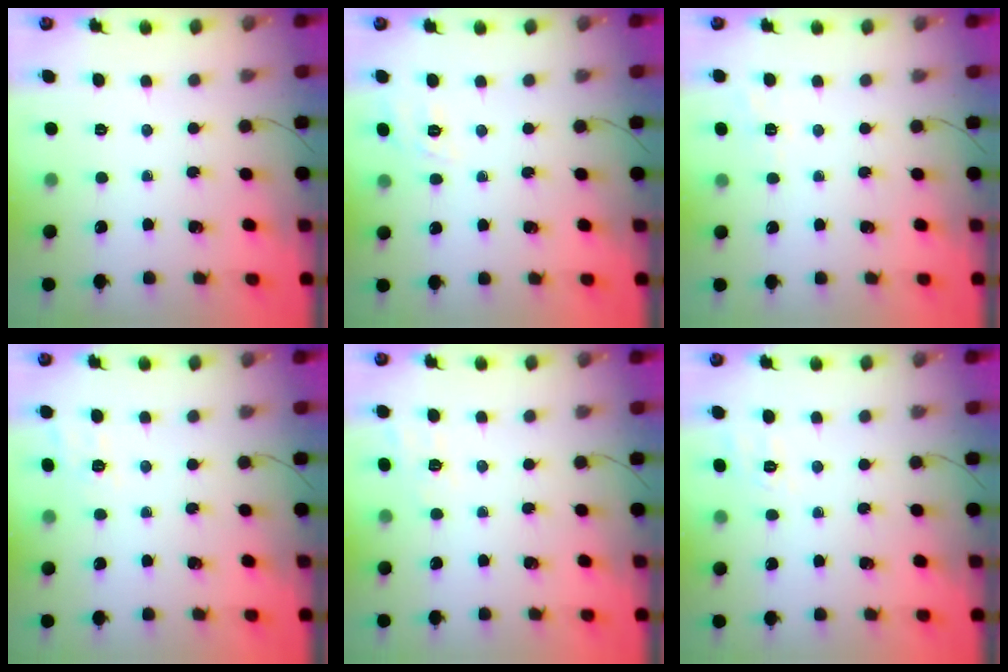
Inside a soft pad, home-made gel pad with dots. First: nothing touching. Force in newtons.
{"total": 1.9, "press": 0.5, "slide": 1.8}
{"total": 2.0, "press": 1.3, "slide": 1.5}
{"total": 3.7, "press": 2.9, "slide": 2.2}
{"total": 7.8, "press": 7.5, "slide": 2.0}
{"total": 2.1, "press": 0.5, "slide": 2.0}